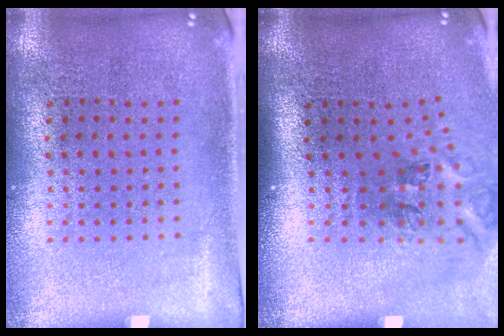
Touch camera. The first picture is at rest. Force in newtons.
{"total": 1.7, "press": 1.1, "slide": 1.2}